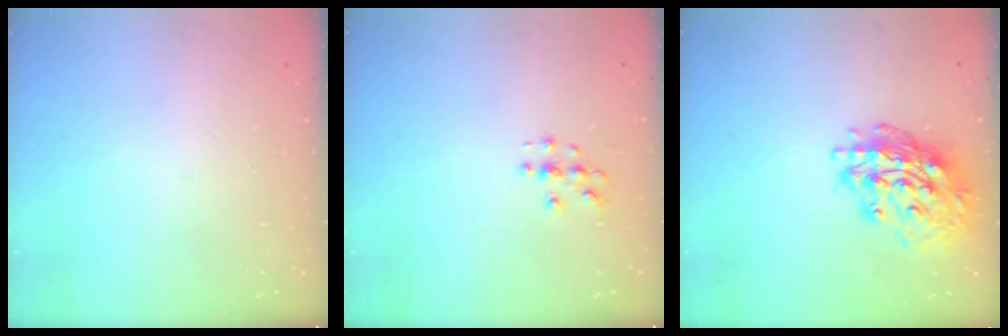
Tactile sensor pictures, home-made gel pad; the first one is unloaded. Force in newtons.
{"total": 3.2, "press": 3.2, "slide": 0.2}
{"total": 17.4, "press": 17.3, "slide": 1.8}